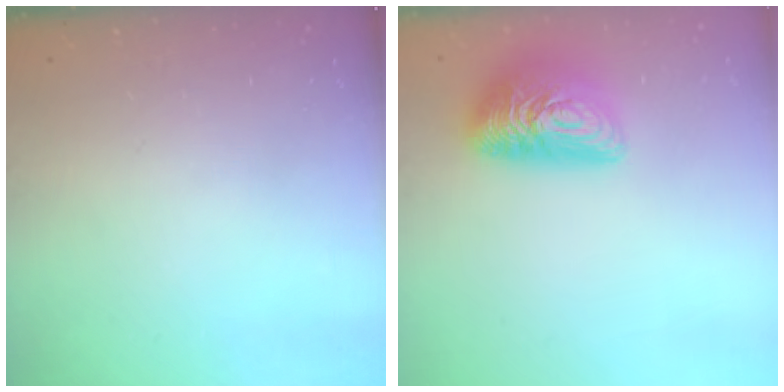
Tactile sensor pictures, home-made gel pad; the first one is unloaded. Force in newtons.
{"total": 15.1, "press": 15.1, "slide": 0.9}